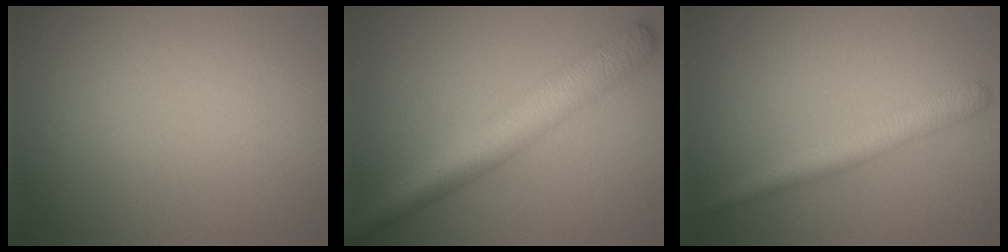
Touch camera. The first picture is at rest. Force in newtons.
{"total": 5.6, "press": 5.6, "slide": 0.1}
{"total": 2.8, "press": 2.8, "slide": 0.1}